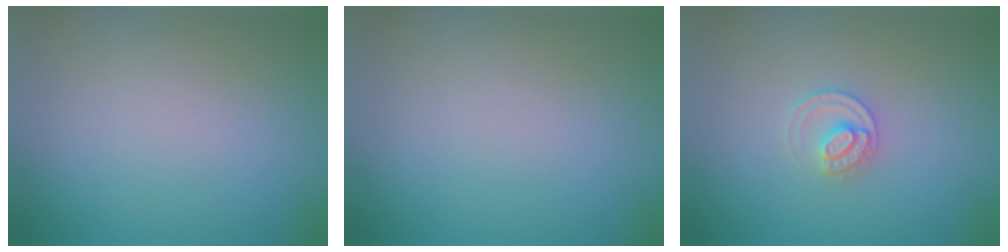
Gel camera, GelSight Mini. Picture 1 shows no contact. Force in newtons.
{"total": 0.0}
{"total": 2.1, "press": 2.1, "slide": 0.2}